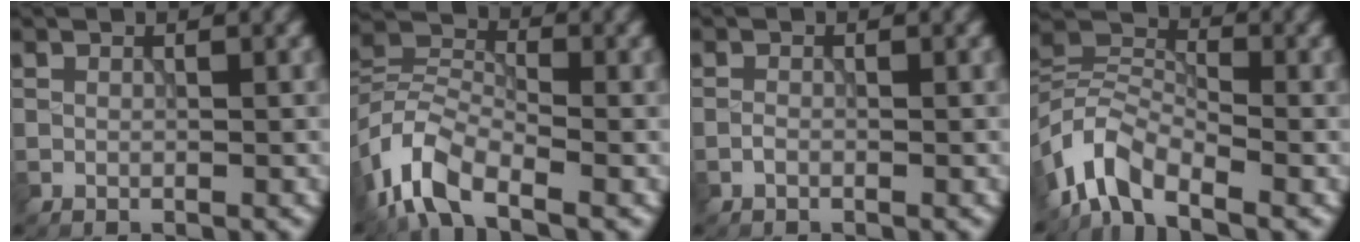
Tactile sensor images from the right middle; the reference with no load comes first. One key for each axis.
{"total": 6.6, "fx": -4.1, "fy": 3.0, "fz": 4.2, "tx": -0.079, "ty": 0.005, "tz": -0.099}
{"total": 0.5, "fx": -0.4, "fy": 0.2, "fz": 0.3, "tx": -0.006, "ty": 0.000, "tz": -0.009}
{"total": 5.8, "fx": -3.9, "fy": 2.6, "fz": 3.4, "tx": -0.060, "ty": 0.005, "tz": -0.093}